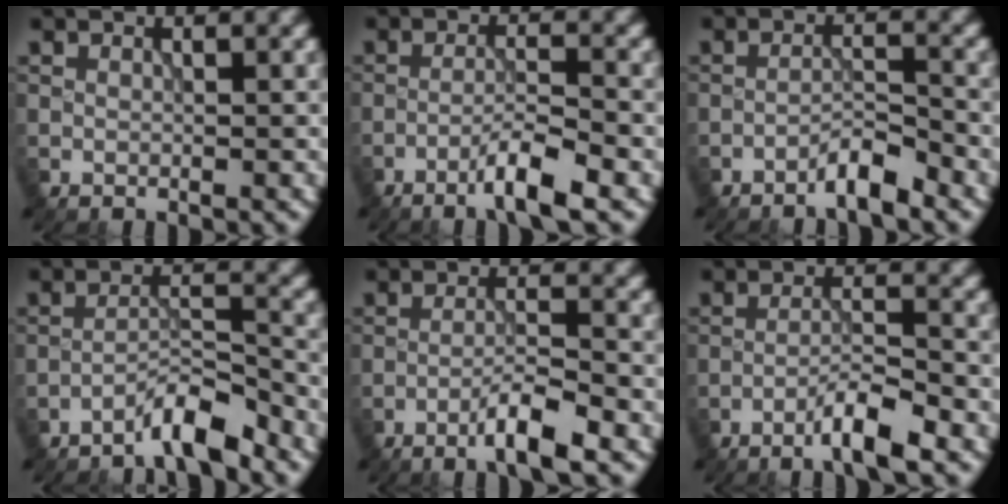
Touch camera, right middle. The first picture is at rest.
{"total": 3.9, "force": [-2.5, 0.1, 3.0], "torque": [-0.053, 0.007, -0.055]}
{"total": 2.8, "force": [-2.3, 0.3, 1.7], "torque": [-0.027, 0.009, -0.045]}
{"total": 3.8, "force": [-3.2, 0.3, 2.0], "torque": [-0.029, 0.013, -0.063]}
{"total": 3.9, "force": [-2.5, 0.2, 3.0], "torque": [-0.053, 0.007, -0.053]}
{"total": 3.8, "force": [-2.6, 0.1, 2.8], "torque": [-0.047, 0.008, -0.055]}